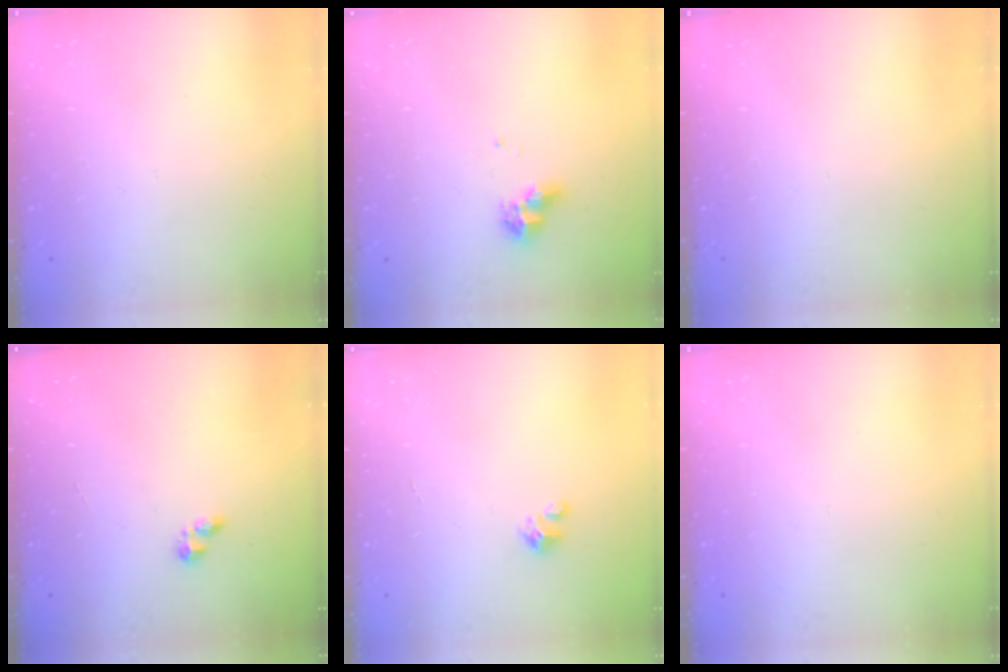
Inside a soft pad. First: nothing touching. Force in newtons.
{"total": 7.0, "press": 6.9, "slide": 1.0}
{"total": 0.0}
{"total": 3.4, "press": 3.3, "slide": 0.5}
{"total": 3.6, "press": 3.5, "slide": 0.2}
{"total": 0.0}